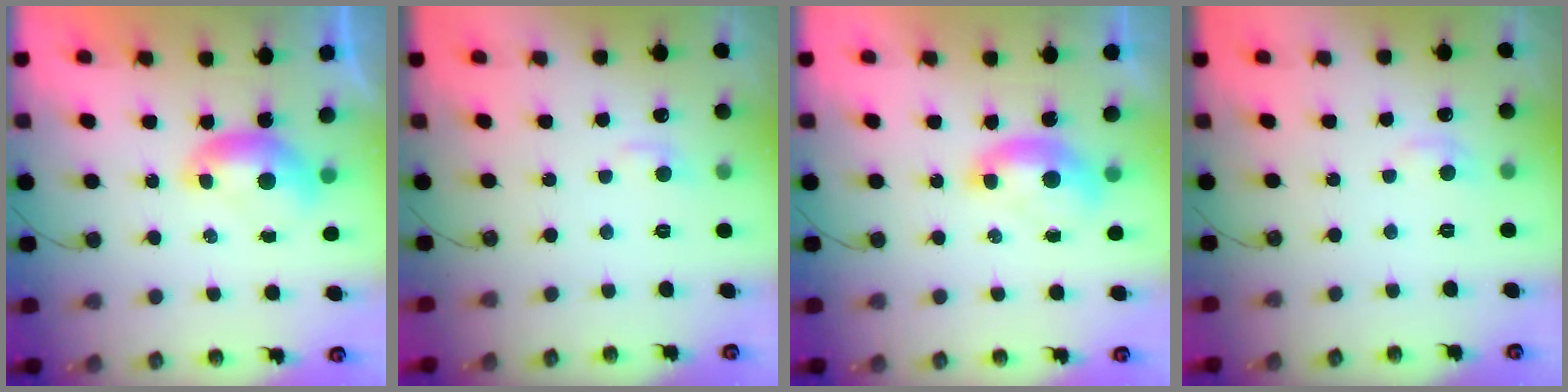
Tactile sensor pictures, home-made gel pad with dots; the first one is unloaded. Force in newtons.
{"total": 1.1, "press": 0.8, "slide": 0.8}
{"total": 1.5, "press": 1.4, "slide": 0.6}
{"total": 0.8, "press": 0.4, "slide": 0.7}